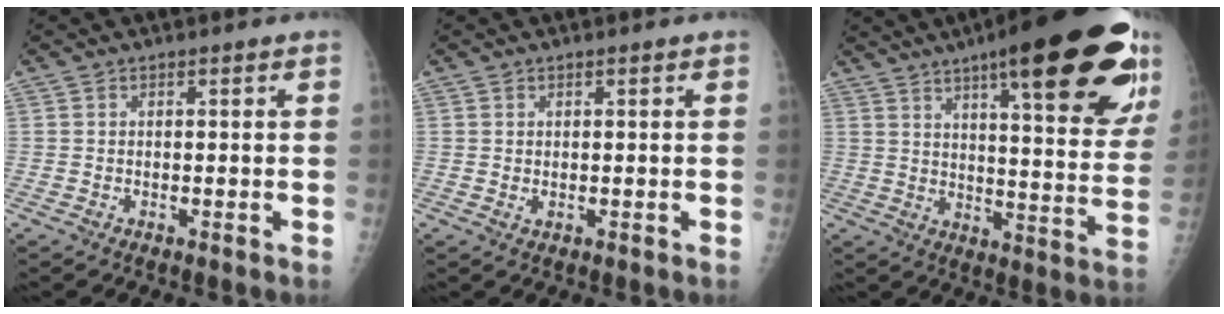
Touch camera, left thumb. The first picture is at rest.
{"total": 0.7, "force": [0.1, 0.4, 0.6], "torque": [-0.008, -0.002, 0.005]}
{"total": 29.0, "force": [16.8, 7.1, 22.6], "torque": [-0.260, -0.043, 0.227]}